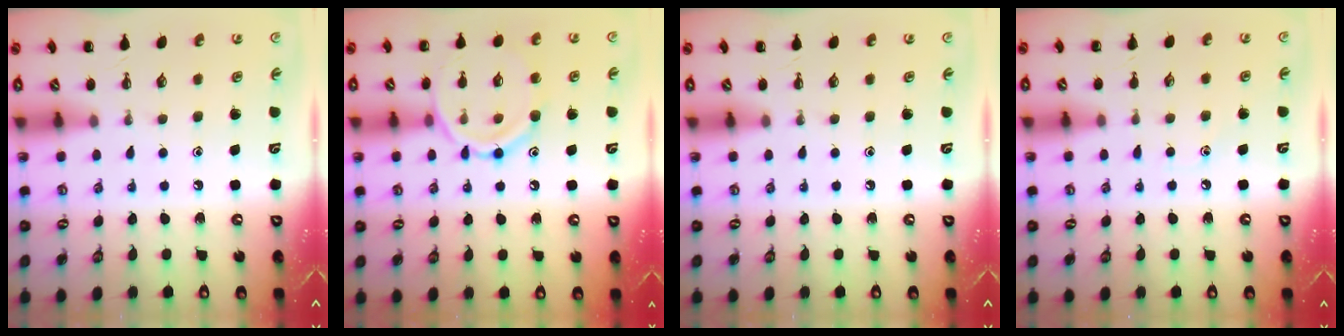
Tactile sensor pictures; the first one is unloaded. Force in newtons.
{"total": 13.0, "press": 12.9, "slide": 1.0}
{"total": 0.0}
{"total": 5.7, "press": 5.3, "slide": 2.0}